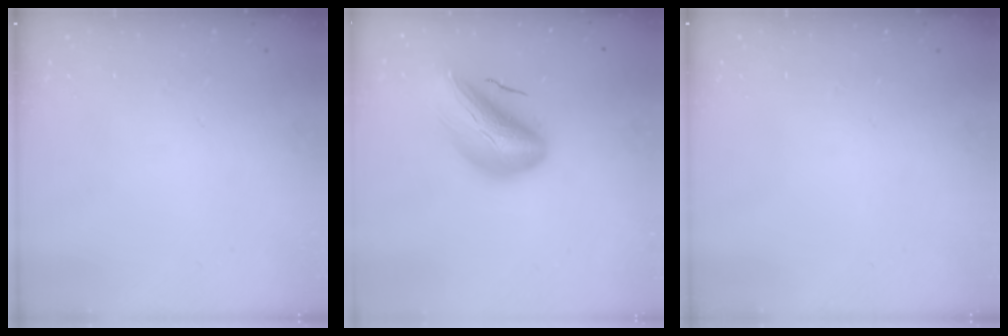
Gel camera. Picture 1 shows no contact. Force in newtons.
{"total": 14.6, "press": 14.1, "slide": 3.9}
{"total": 0.0}